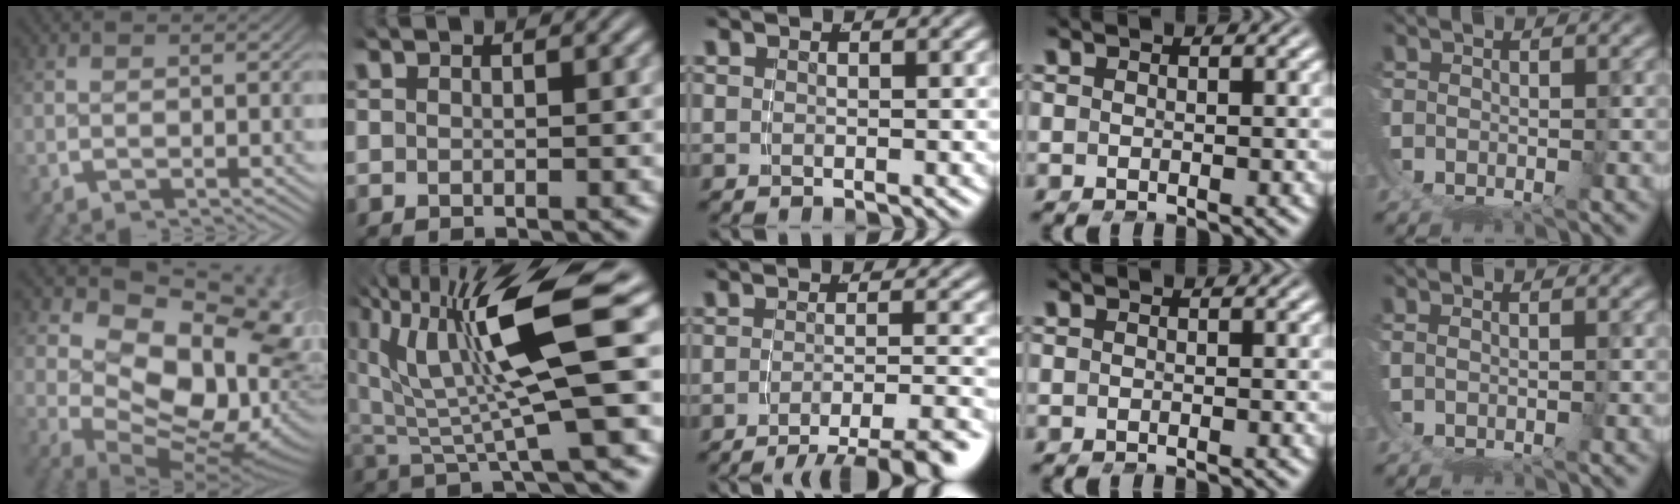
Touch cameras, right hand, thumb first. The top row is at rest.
{"thumb": {"total": 16.4, "force": [0.6, 10.2, 12.8], "torque": [-0.209, -0.052, 0.028]}, "index": {"total": 9.5, "force": [1.4, 3.0, 8.9], "torque": [-0.145, 0.002, 0.031]}, "middle": {"total": 8.0, "force": [-6.0, 2.1, 4.8], "torque": [-0.055, -0.012, -0.090]}, "ring": {"total": 0.6, "force": [-0.5, 0.1, 0.2], "torque": [-0.004, -0.002, -0.007]}, "little": {"total": 1.9, "force": [0.5, -1.8, 0.0], "torque": [0.011, 0.006, 0.012]}}